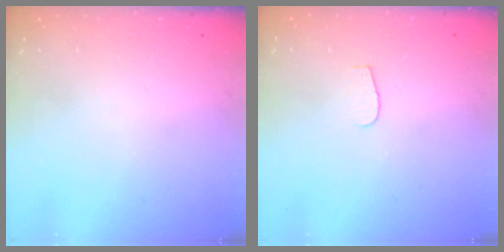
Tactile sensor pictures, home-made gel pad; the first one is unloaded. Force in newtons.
{"total": 3.7, "press": 3.6, "slide": 0.4}